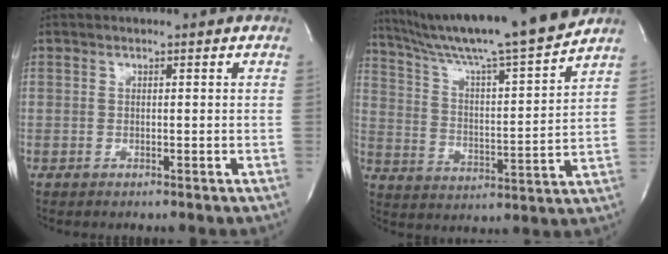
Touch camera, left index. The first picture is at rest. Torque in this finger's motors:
{"motor_torque": [0.24, -0.12, 0.23, 0.08]}